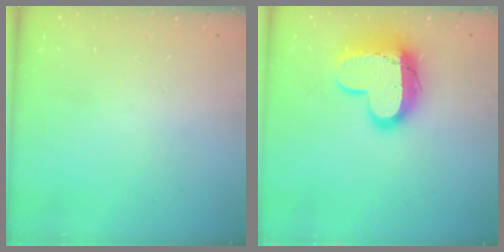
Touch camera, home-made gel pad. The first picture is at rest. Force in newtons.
{"total": 16.2, "press": 16.1, "slide": 1.1}